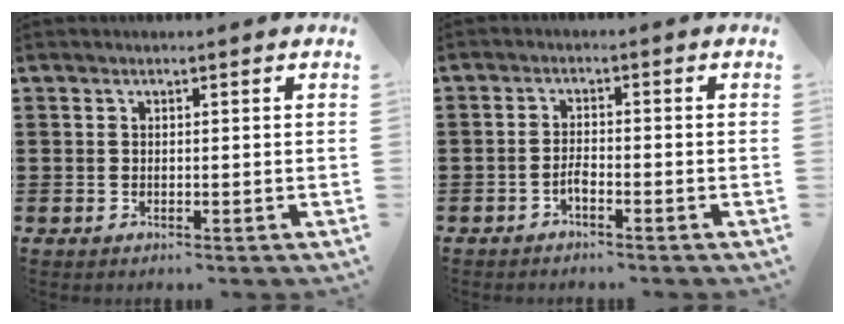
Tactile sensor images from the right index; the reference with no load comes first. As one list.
[{"total": 1.8, "force": [-1.3, 0.4, 1.2], "torque": [-0.025, 0.001, -0.024]}]